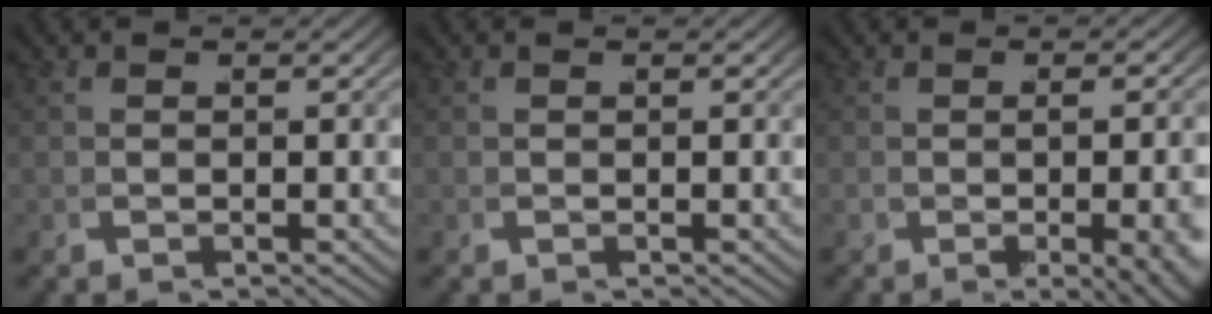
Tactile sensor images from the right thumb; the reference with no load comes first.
{"total": 0.0}
{"total": 5.0, "force": [-1.4, 1.3, 4.7], "torque": [-0.052, -0.004, -0.017]}